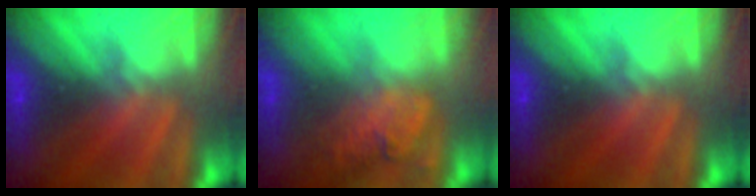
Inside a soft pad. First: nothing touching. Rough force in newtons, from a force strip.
{"total": 2.4}
{"total": 0.0}